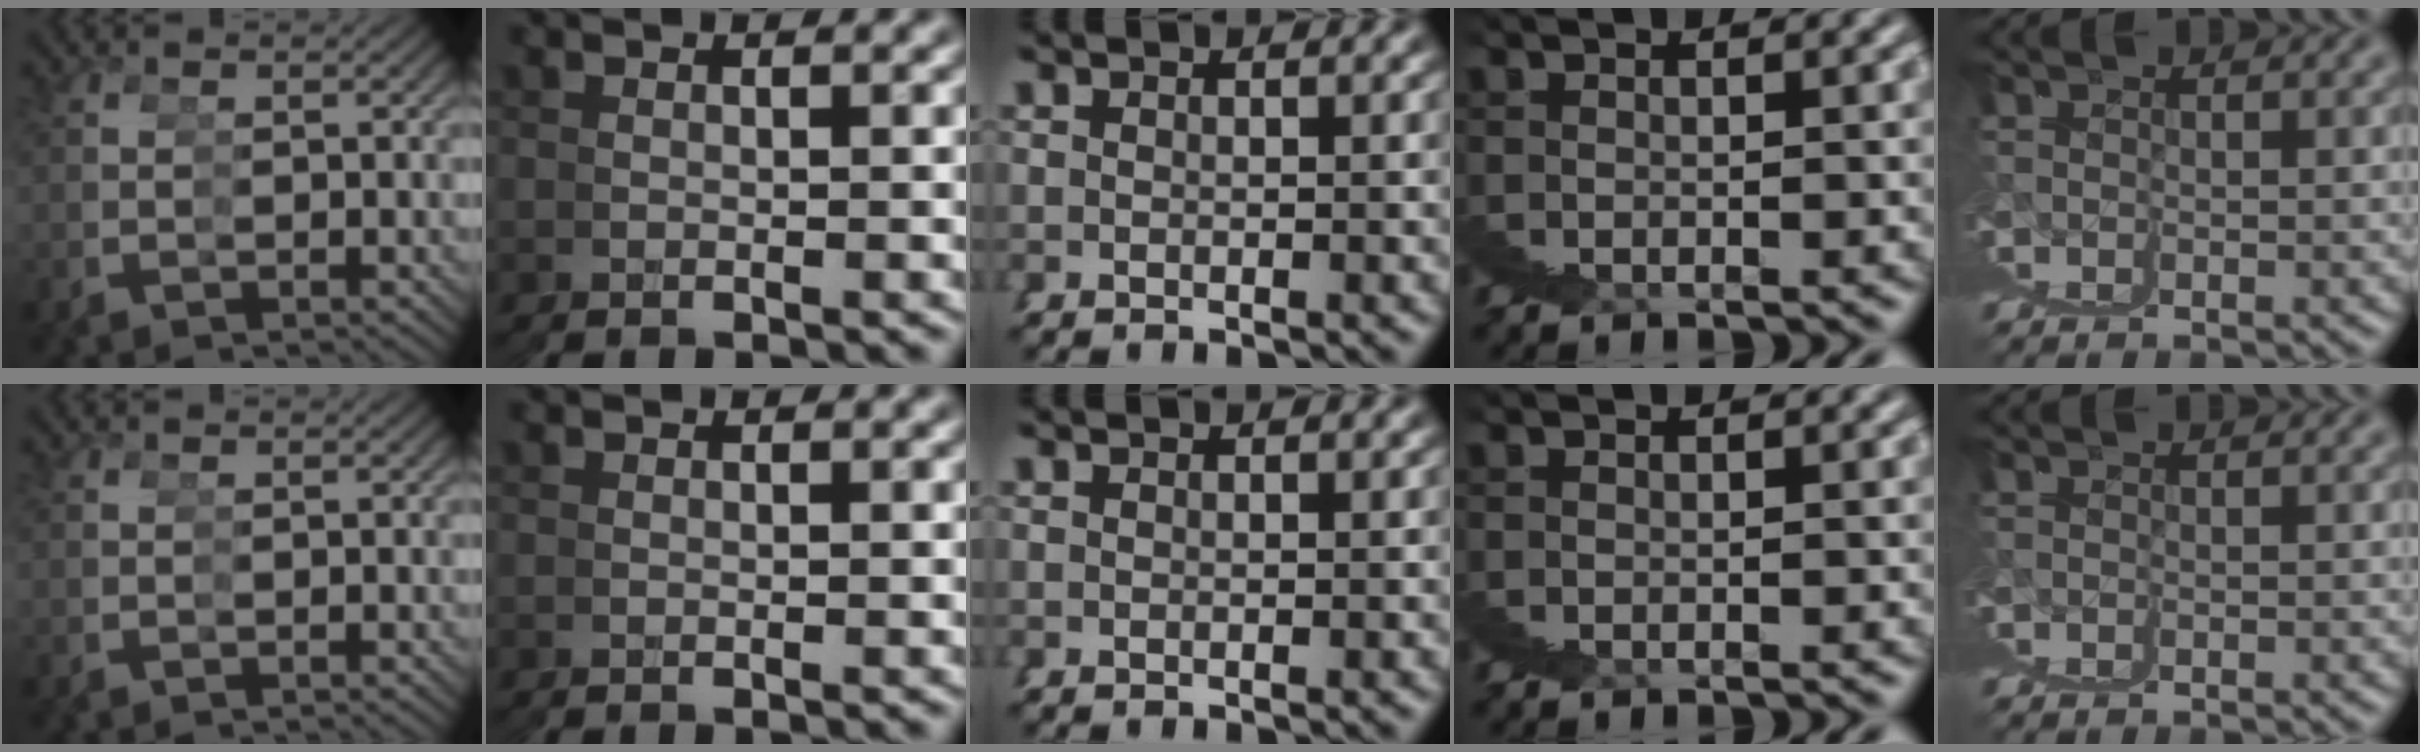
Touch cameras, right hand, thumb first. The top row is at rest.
{}